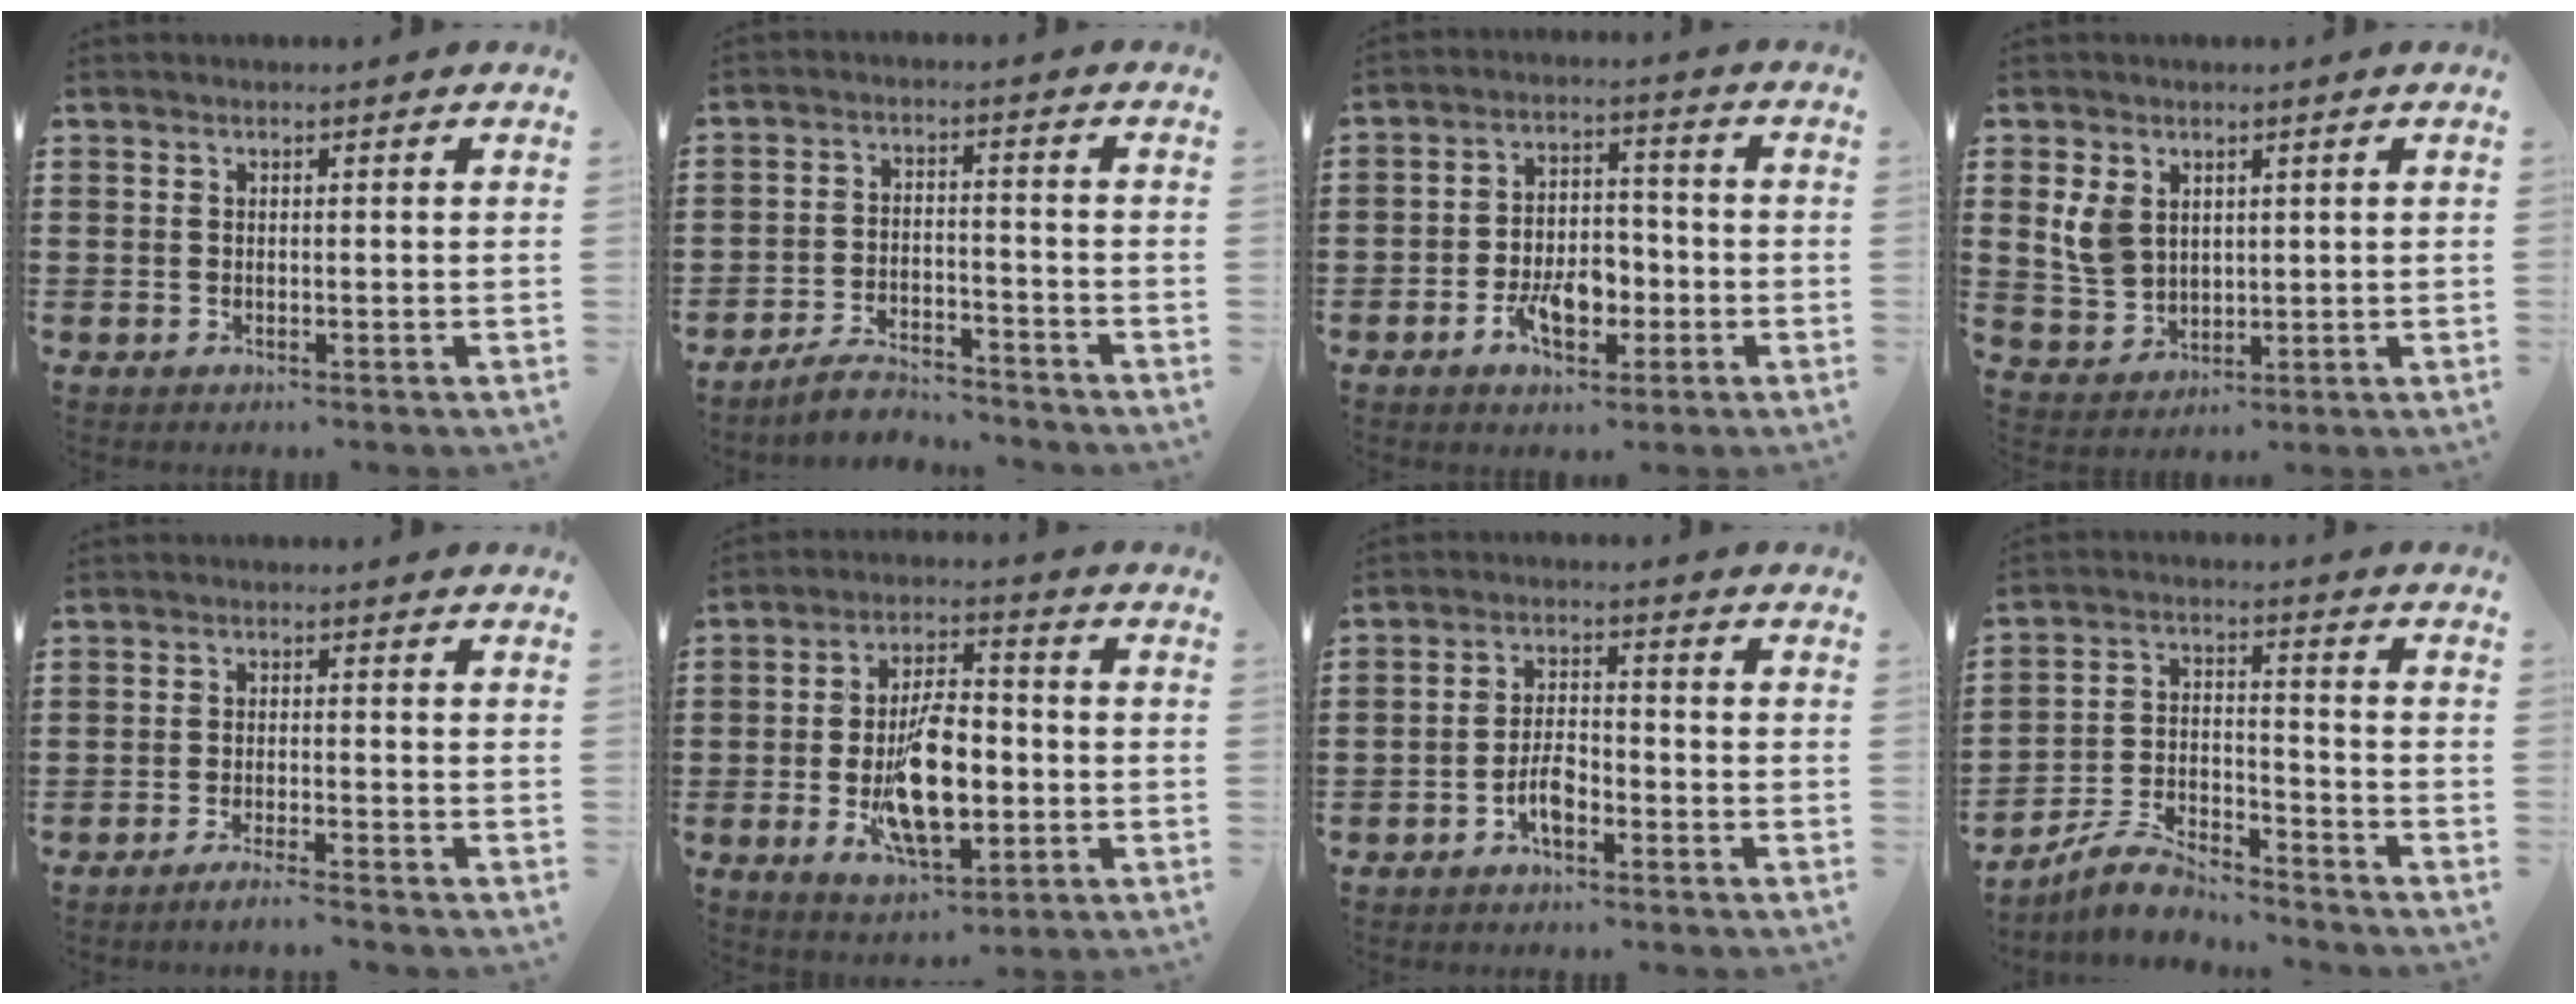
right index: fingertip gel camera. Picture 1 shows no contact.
{"total": 4.7, "force": [-4.5, 0.7, 1.1], "torque": [-0.026, 0.007, -0.090]}
{"total": 7.0, "force": [-2.9, 4.0, 5.0], "torque": [-0.090, 0.002, -0.052]}
{"total": 5.3, "force": [1.9, 4.1, 2.7], "torque": [-0.074, 0.011, 0.035]}
{"total": 2.2, "force": [-2.0, -0.3, 0.9], "torque": [-0.014, 0.001, -0.039]}
{"total": 12.2, "force": [-2.6, 5.4, 10.6], "torque": [-0.199, -0.014, -0.044]}
{"total": 6.1, "force": [-3.0, 2.5, 4.7], "torque": [-0.104, 0.001, -0.060]}
{"total": 7.0, "force": [-6.6, 1.4, 2.2], "torque": [-0.050, 0.011, -0.128]}